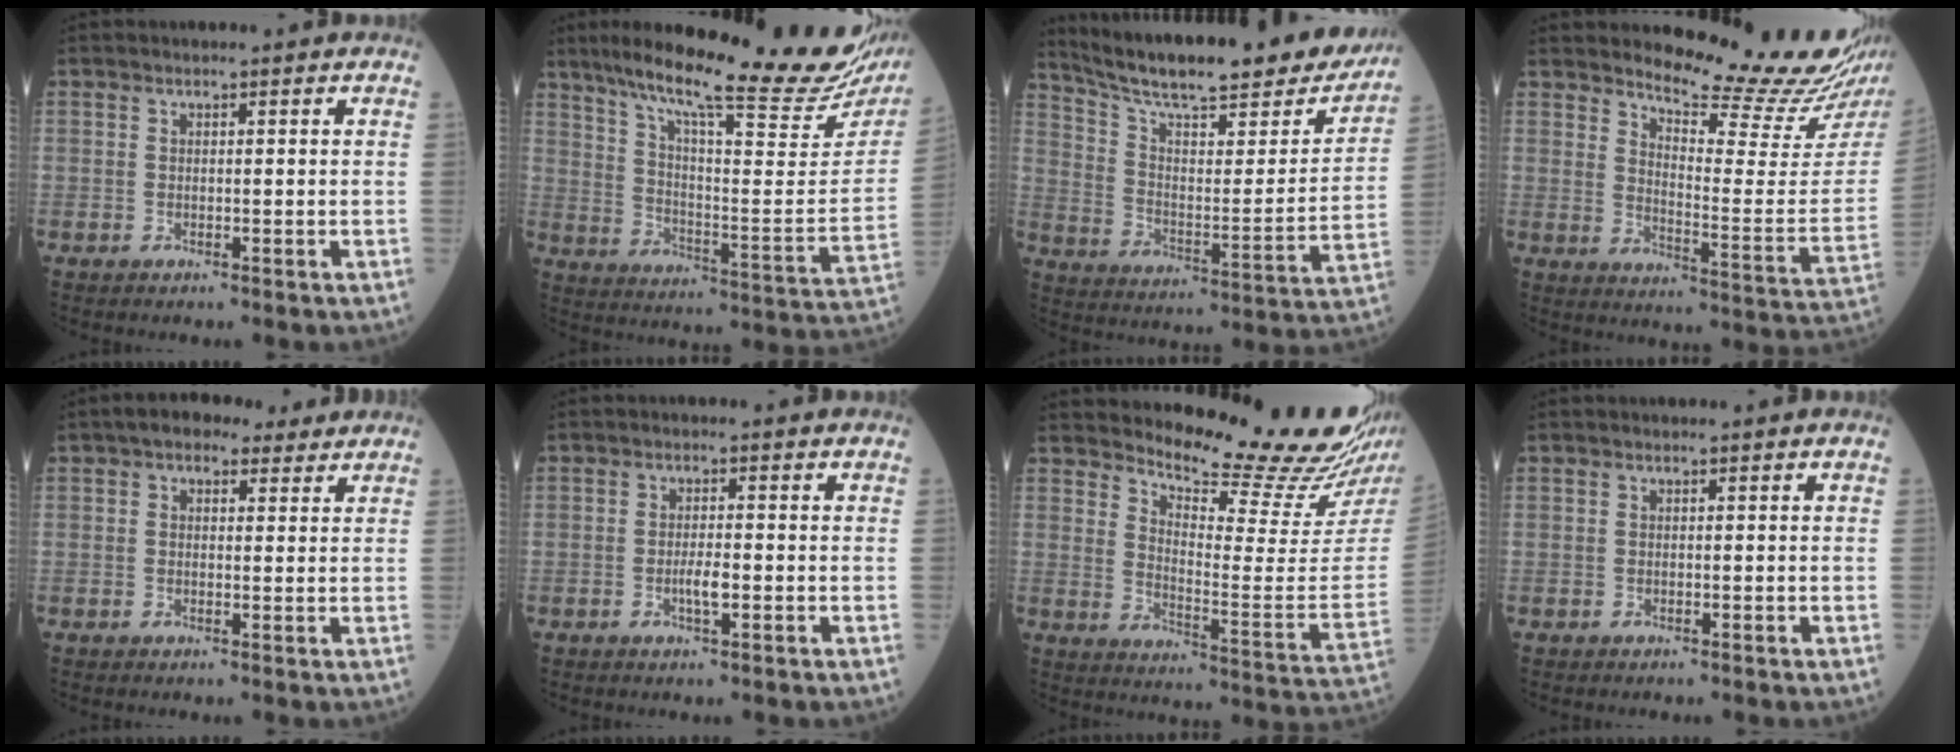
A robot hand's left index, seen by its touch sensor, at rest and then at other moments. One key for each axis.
{"total": 27.7, "fx": 22.2, "fy": 2.3, "fz": 16.4, "tx": -0.264, "ty": -0.039, "tz": 0.302}
{"total": 27.4, "fx": 23.6, "fy": 4.7, "fz": 13.2, "tx": -0.211, "ty": -0.044, "tz": 0.323}
{"total": 17.0, "fx": 16.0, "fy": -0.6, "fz": 5.8, "tx": -0.094, "ty": -0.108, "tz": 0.200}
{"total": 5.3, "fx": 3.8, "fy": 2.6, "fz": 2.6, "tx": -0.039, "ty": 0.029, "tz": 0.057}
{"total": 2.4, "fx": -0.6, "fy": 0.4, "fz": 2.3, "tx": -0.045, "ty": -0.001, "tz": -0.010}
{"total": 18.5, "fx": 17.4, "fy": -0.4, "fz": 6.2, "tx": -0.109, "ty": -0.113, "tz": 0.225}
{"total": 0.0}